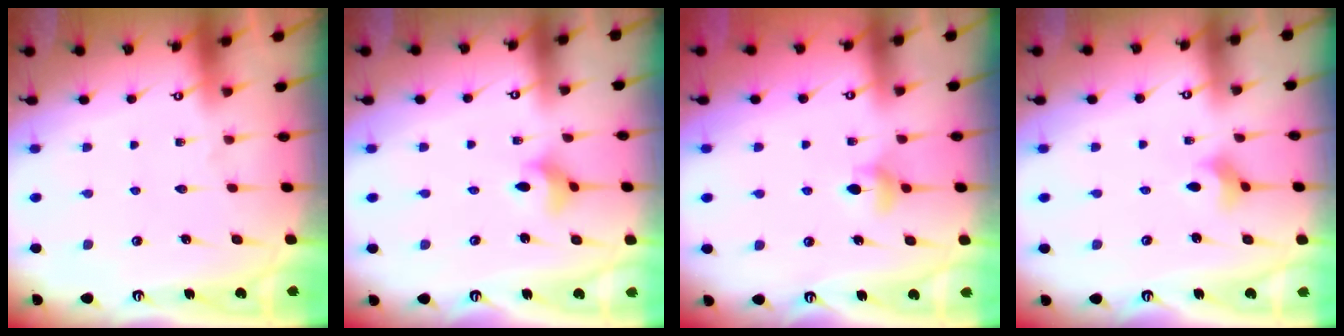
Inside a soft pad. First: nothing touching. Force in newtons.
{"total": 4.1, "press": 4.1, "slide": 0.1}
{"total": 5.2, "press": 5.1, "slide": 0.8}
{"total": 2.7, "press": 2.7, "slide": 0.5}